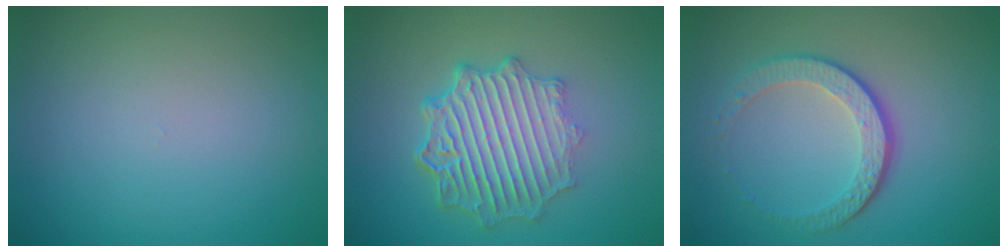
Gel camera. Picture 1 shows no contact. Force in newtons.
{"total": 6.9, "press": 5.2, "slide": 4.6}
{"total": 4.3, "press": 3.0, "slide": 3.1}